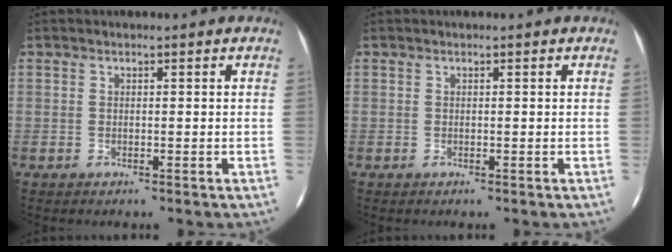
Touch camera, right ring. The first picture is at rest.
{"total": 0.0}